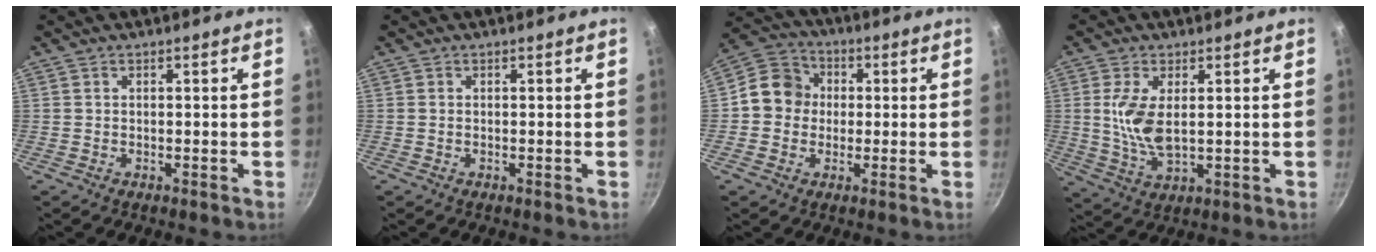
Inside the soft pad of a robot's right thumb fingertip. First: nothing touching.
{"total": 0.0}
{"total": 9.0, "force": [0.2, 8.2, 3.7], "torque": [-0.028, 0.020, -0.020]}
{"total": 8.3, "force": [1.3, 4.0, 7.2], "torque": [-0.144, -0.008, 0.030]}